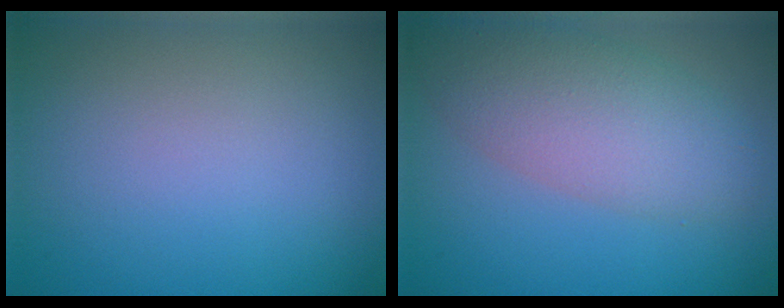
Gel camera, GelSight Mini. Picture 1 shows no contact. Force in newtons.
{"total": 6.1, "press": 6.1, "slide": 0.4}